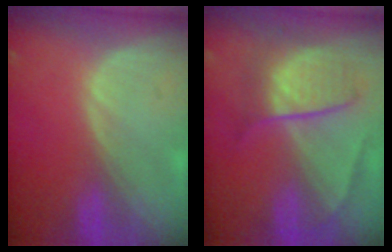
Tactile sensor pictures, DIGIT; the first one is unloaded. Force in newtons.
{"total": 7.2, "press": 7.2, "slide": 0.2}